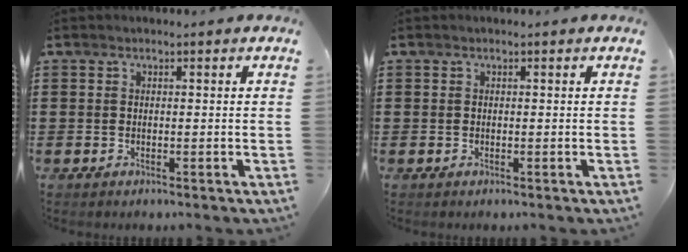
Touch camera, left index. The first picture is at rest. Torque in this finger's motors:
{"motor_torque": [-0.11, -0.08, -0.01, -0.01]}